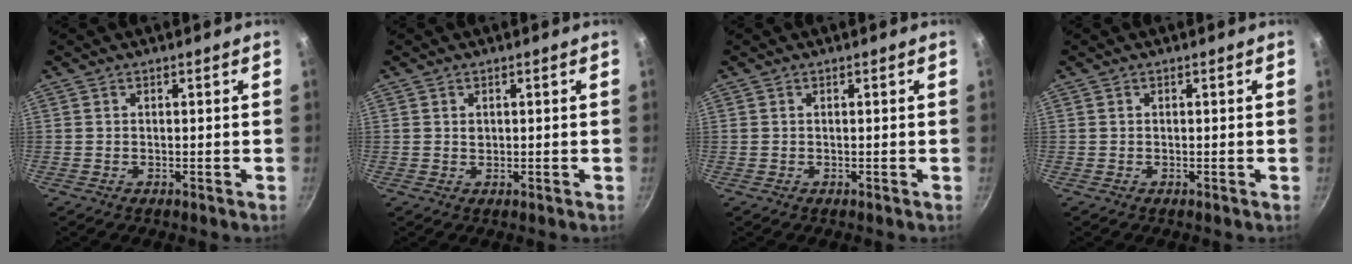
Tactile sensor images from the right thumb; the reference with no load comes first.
{"total": 1.0, "force": [0.3, 0.8, 0.5], "torque": [-0.006, 0.001, 0.005]}
{"total": 0.0}
{"total": 0.0}